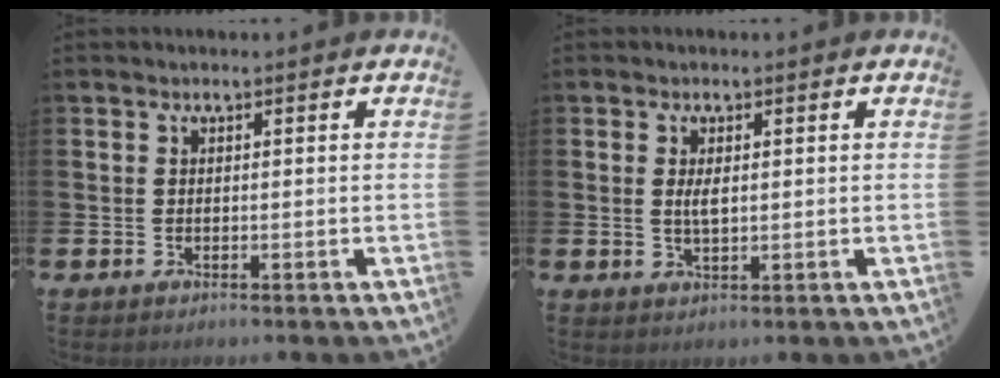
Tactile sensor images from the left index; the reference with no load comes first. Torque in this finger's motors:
{"motor_torque": [0.33, -0.08, 0.05, 0.02]}